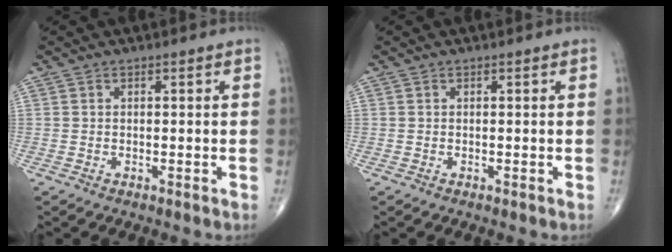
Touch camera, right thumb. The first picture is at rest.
{"total": 0.0}